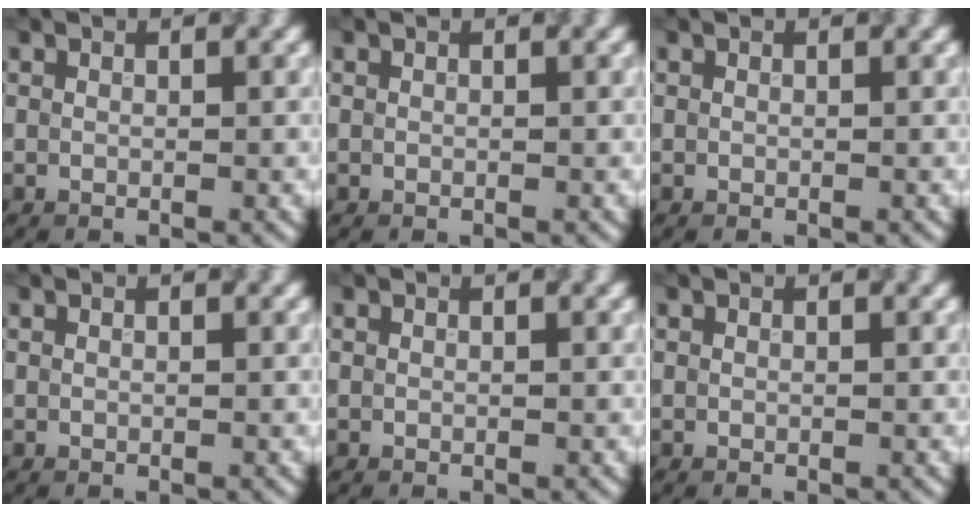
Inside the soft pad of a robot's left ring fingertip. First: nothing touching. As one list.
[{"total": 0.0}, {"total": 0.0}, {"total": 0.0}, {"total": 0.0}, {"total": 0.0}]